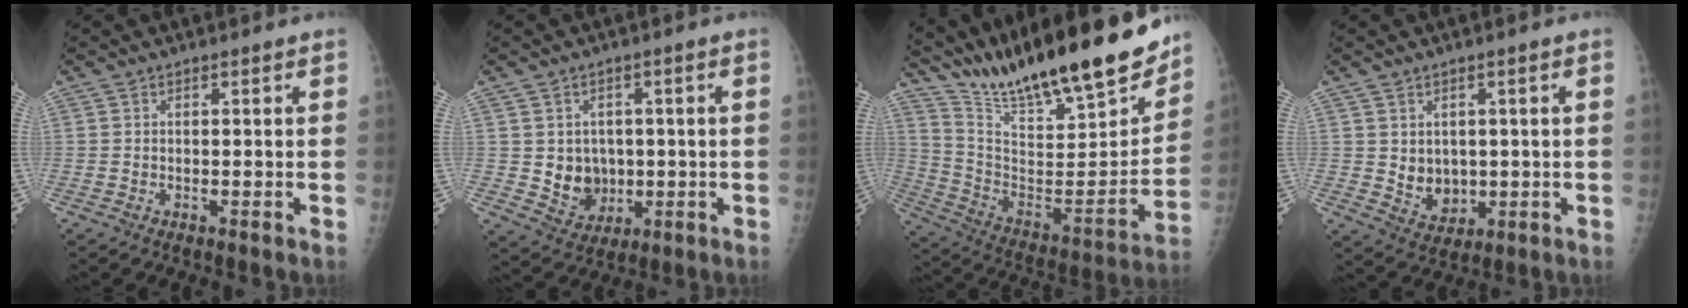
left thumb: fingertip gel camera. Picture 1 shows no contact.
{"total": 7.1, "force": [-0.2, 6.3, 3.4], "torque": [-0.015, -0.002, 0.013]}
{"total": 27.5, "force": [22.8, 5.4, 14.5], "torque": [-0.216, -0.103, 0.370]}
{"total": 5.5, "force": [0.3, 4.6, 3.0], "torque": [-0.023, -0.011, 0.023]}